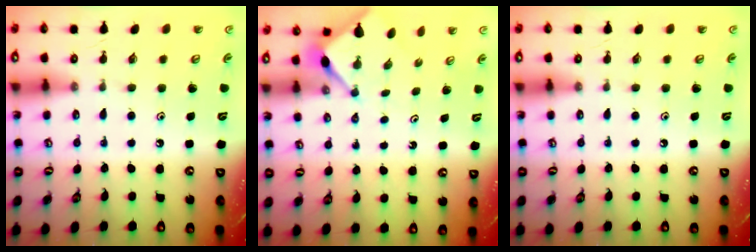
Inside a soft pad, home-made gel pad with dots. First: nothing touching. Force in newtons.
{"total": 2.9, "press": 2.8, "slide": 0.4}
{"total": 0.0}